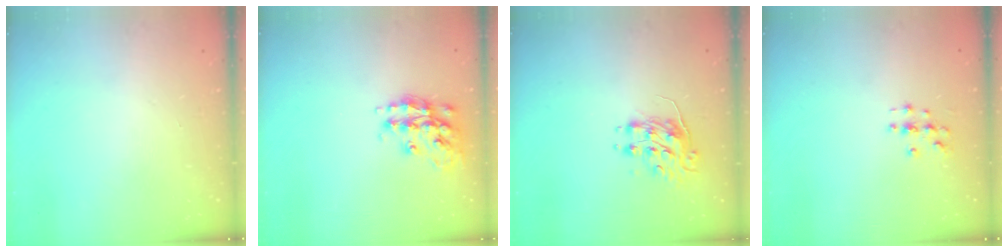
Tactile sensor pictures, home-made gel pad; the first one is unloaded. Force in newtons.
{"total": 15.1, "press": 15.0, "slide": 1.0}
{"total": 8.2, "press": 8.2, "slide": 0.1}
{"total": 2.8, "press": 2.8, "slide": 0.3}